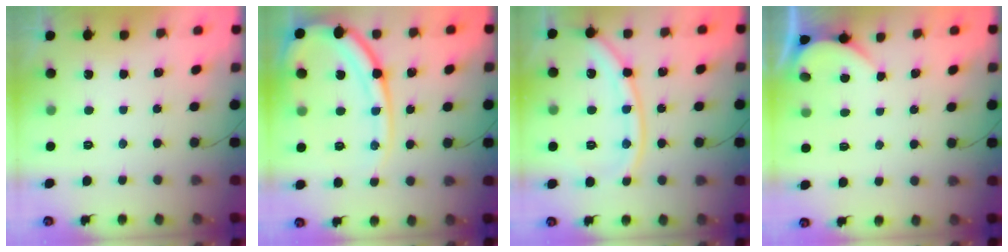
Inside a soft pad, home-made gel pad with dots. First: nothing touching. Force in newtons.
{"total": 16.1, "press": 16.0, "slide": 2.0}
{"total": 13.0, "press": 12.9, "slide": 1.6}
{"total": 2.7, "press": 2.7, "slide": 0.3}